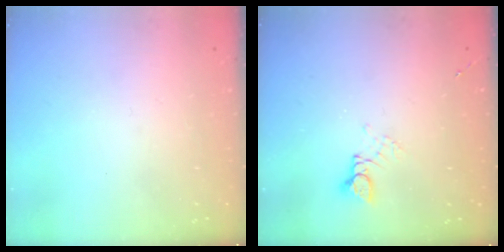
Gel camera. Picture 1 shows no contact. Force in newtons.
{"total": 2.6, "press": 2.6, "slide": 0.1}